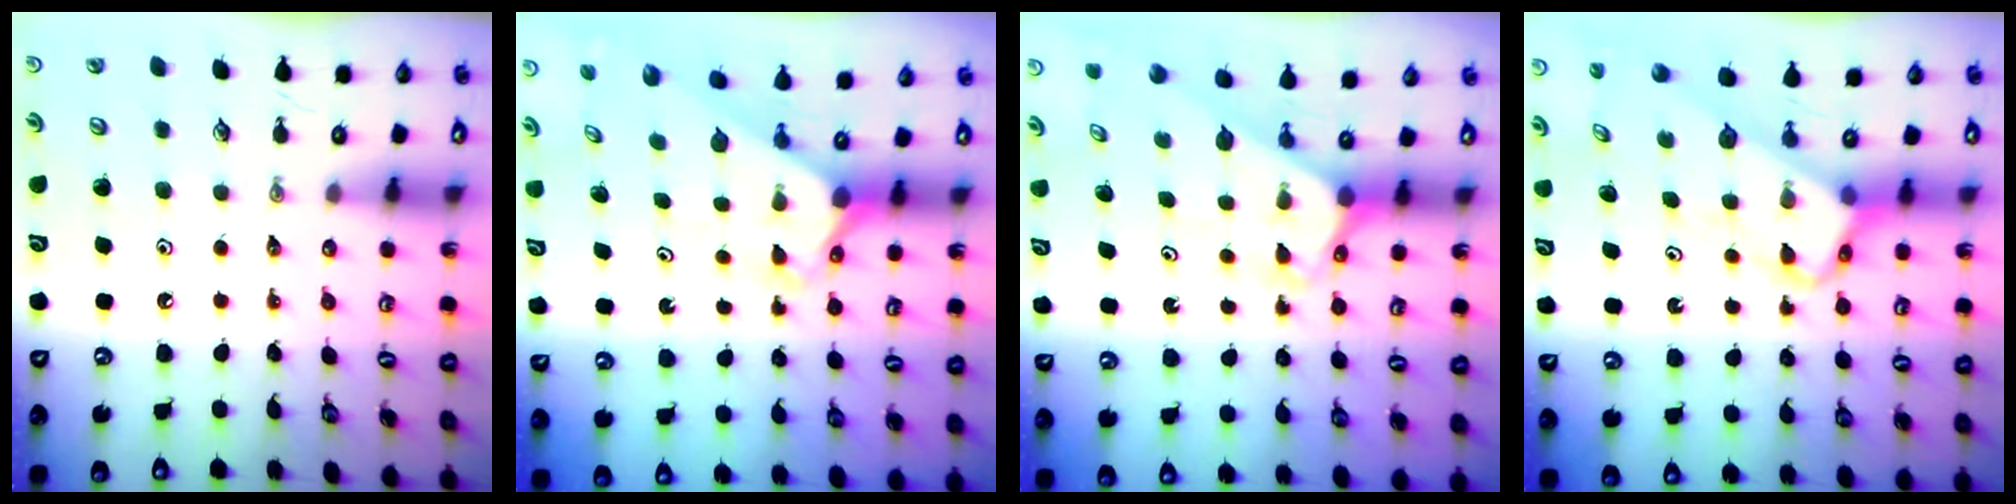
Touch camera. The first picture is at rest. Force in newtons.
{"total": 2.4, "press": 2.4, "slide": 0.2}
{"total": 2.6, "press": 2.6, "slide": 0.2}
{"total": 3.9, "press": 3.9, "slide": 0.2}